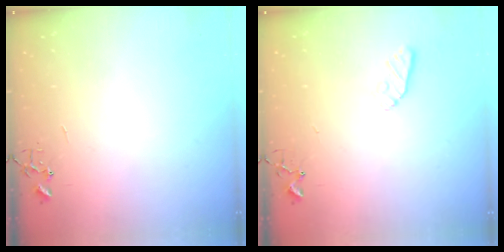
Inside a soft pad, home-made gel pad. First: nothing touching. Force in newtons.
{"total": 7.2, "press": 7.1, "slide": 0.8}